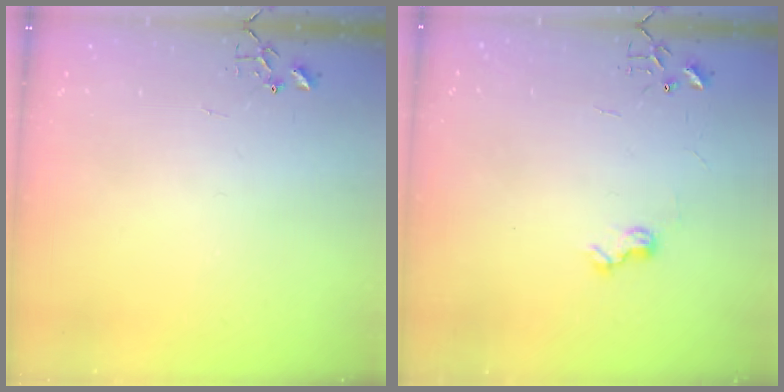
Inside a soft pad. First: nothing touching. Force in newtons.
{"total": 7.2, "press": 7.2, "slide": 0.6}